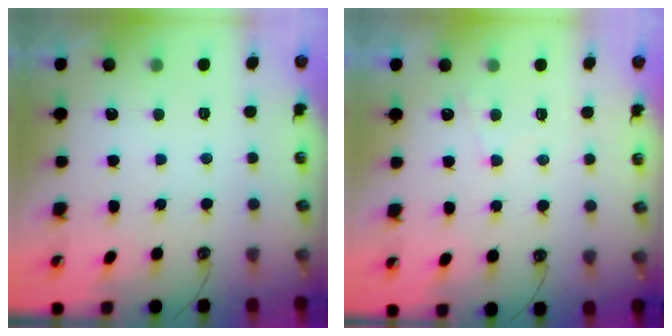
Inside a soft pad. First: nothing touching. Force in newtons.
{"total": 5.4, "press": 5.3, "slide": 0.4}